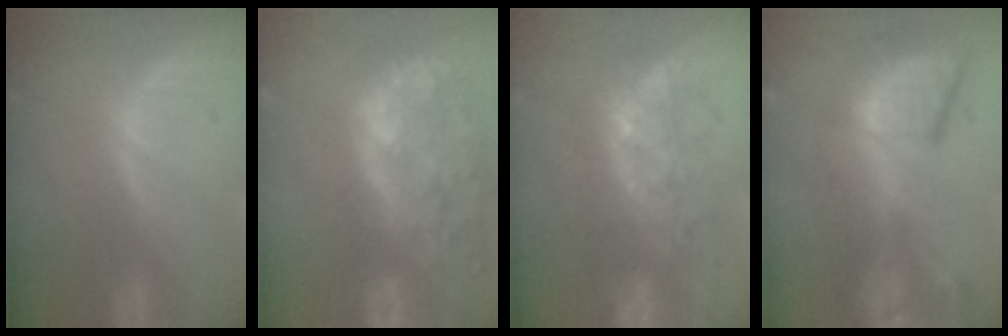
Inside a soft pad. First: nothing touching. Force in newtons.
{"total": 14.4, "press": 11.7, "slide": 8.4}
{"total": 7.6, "press": 7.3, "slide": 1.9}
{"total": 12.2, "press": 11.1, "slide": 5.1}